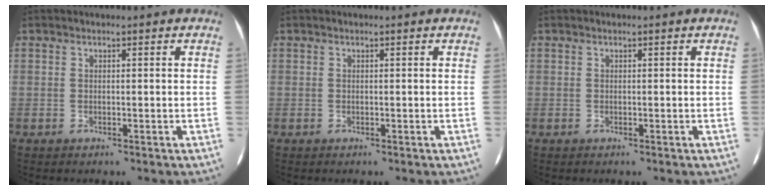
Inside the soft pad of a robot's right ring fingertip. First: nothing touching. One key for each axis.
{"total": 0.0}
{"total": 0.0}